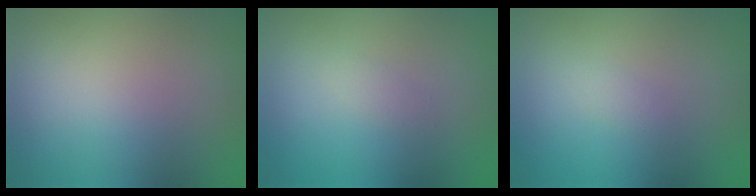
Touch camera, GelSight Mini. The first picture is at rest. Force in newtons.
{"total": 0.7, "press": 0.6, "slide": 0.1}
{"total": 0.6, "press": 0.6, "slide": 0.1}